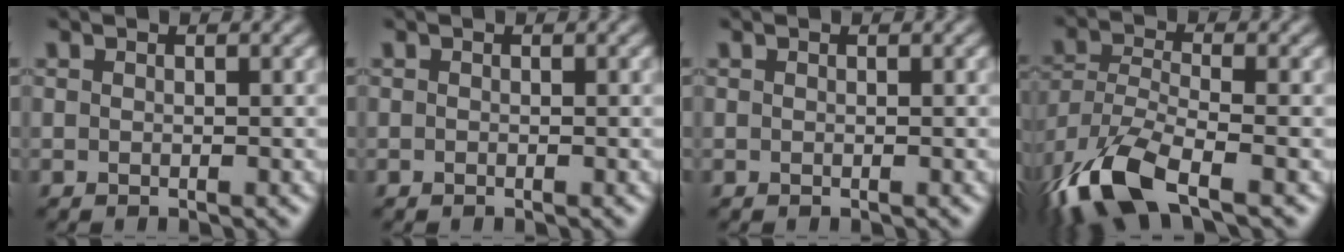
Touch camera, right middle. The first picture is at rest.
{"total": 0.0}
{"total": 0.0}
{"total": 9.7, "force": [-6.1, 3.2, 6.8], "torque": [-0.150, -0.016, -0.127]}